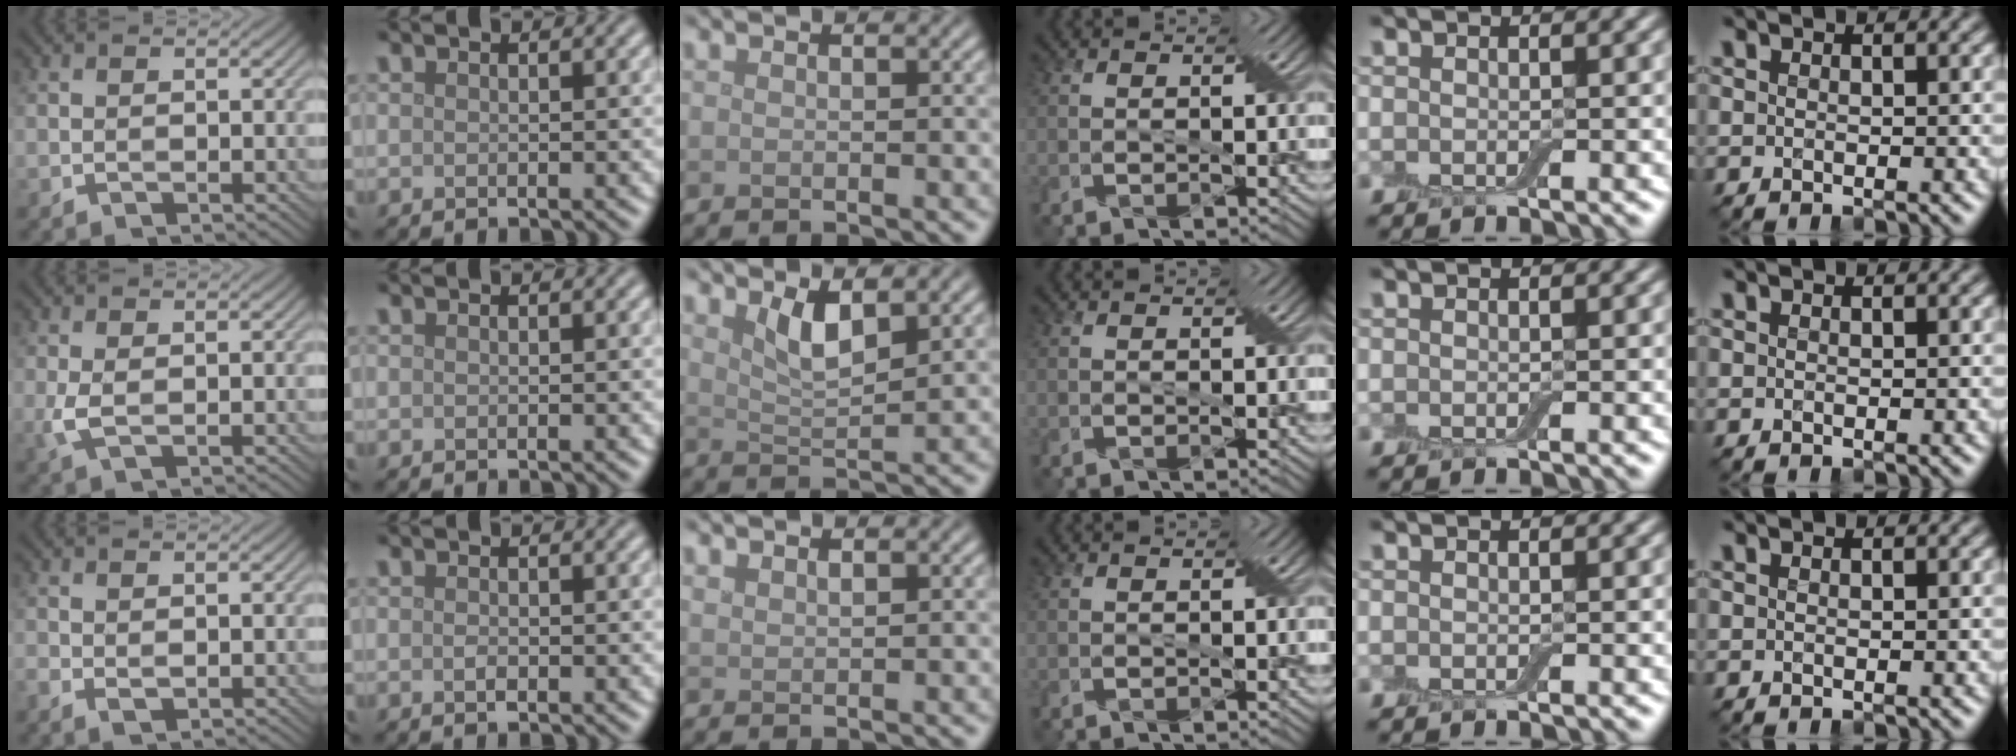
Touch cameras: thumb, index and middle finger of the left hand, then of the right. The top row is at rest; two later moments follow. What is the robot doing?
{"motion": "cut", "object": "aluminum foil"}